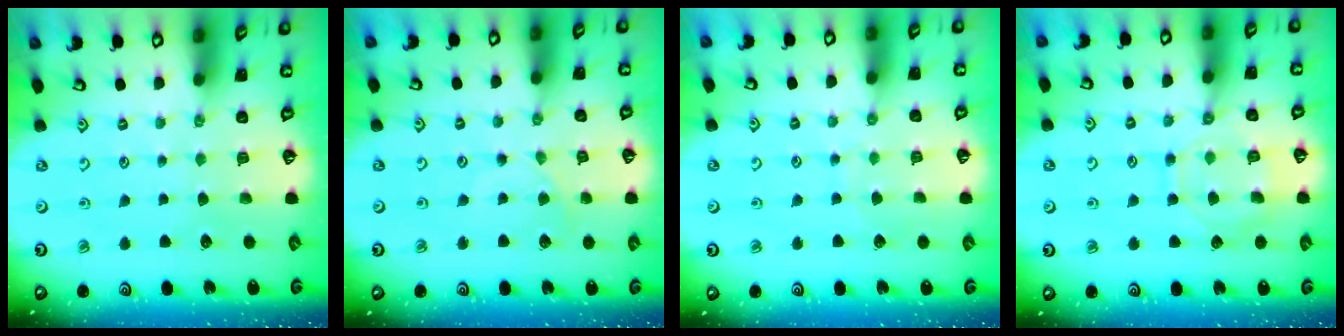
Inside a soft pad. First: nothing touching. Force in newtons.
{"total": 3.0, "press": 3.0, "slide": 0.4}
{"total": 4.8, "press": 4.7, "slide": 0.6}
{"total": 11.2, "press": 11.1, "slide": 1.0}